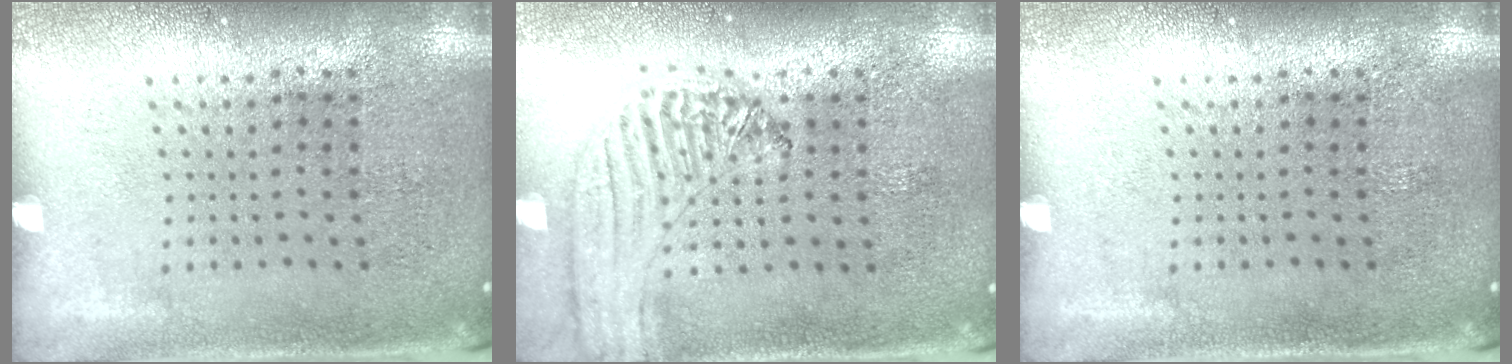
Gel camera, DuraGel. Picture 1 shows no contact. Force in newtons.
{"total": 1.3, "press": 1.3, "slide": 0.1}
{"total": 0.0}